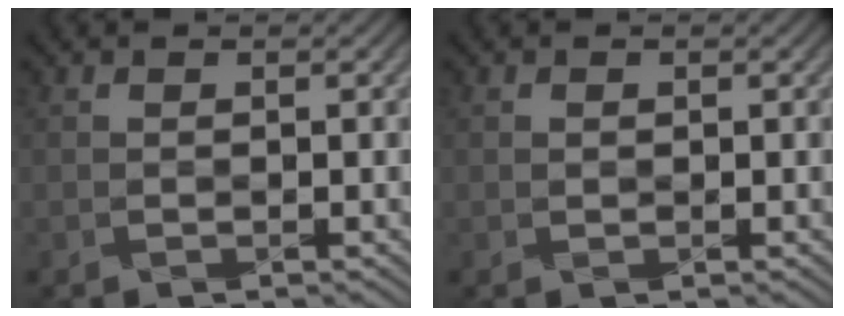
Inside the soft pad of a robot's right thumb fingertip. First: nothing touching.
{"total": 0.0}